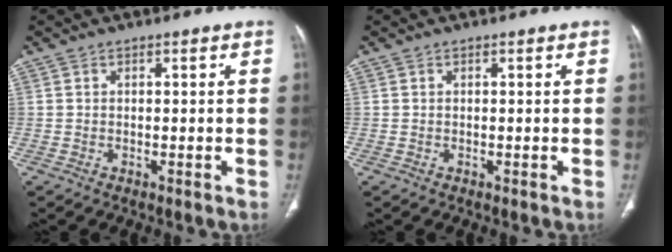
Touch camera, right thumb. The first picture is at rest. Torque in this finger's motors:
{"motor_torque": [-0.05, 0.04, -0.07, 0.07, 0.00]}